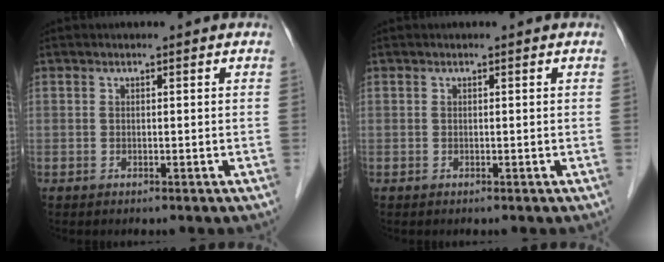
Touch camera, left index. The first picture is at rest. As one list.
[{"total": 0.0}]